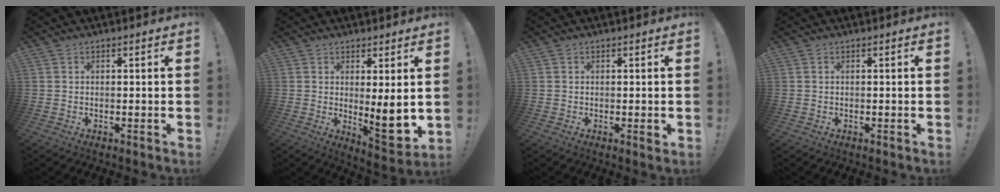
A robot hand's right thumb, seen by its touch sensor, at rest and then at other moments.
{"total": 9.0, "force": [1.1, 1.5, 8.8], "torque": [-0.109, -0.036, 0.022]}
{"total": 1.0, "force": [0.0, 0.0, 1.0], "torque": [-0.003, -0.006, -0.003]}
{"total": 0.0}